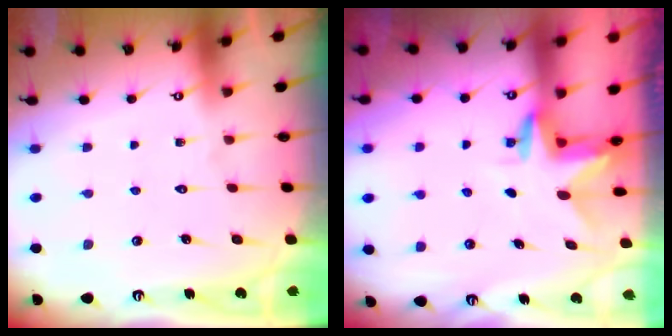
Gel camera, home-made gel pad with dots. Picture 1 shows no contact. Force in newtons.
{"total": 3.0, "press": 3.0, "slide": 0.2}